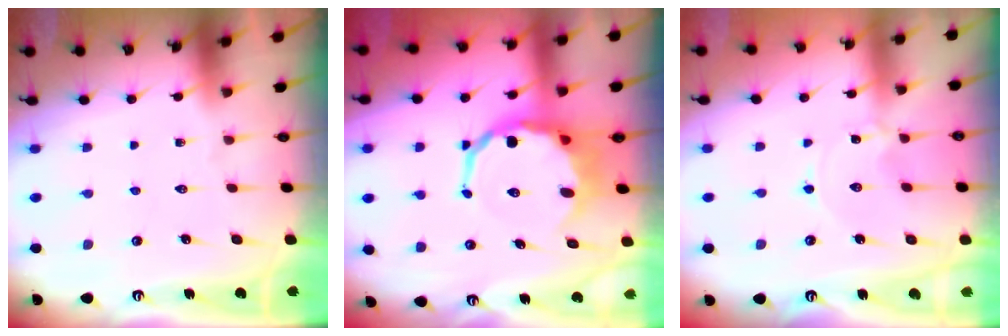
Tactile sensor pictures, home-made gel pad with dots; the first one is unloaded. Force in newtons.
{"total": 9.0, "press": 8.6, "slide": 2.4}
{"total": 0.0}